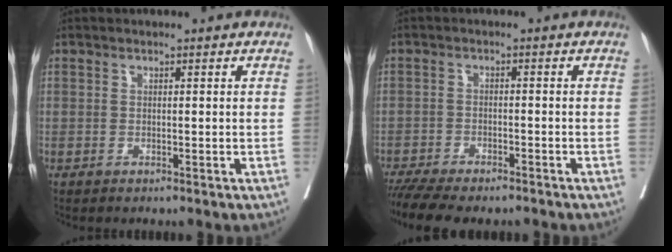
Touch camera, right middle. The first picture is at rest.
{"total": 10.9, "force": [-9.4, 2.4, 5.0], "torque": [-0.077, -0.006, -0.143]}